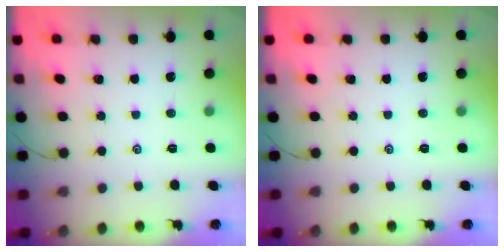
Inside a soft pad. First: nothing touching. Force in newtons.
{"total": 0.0}